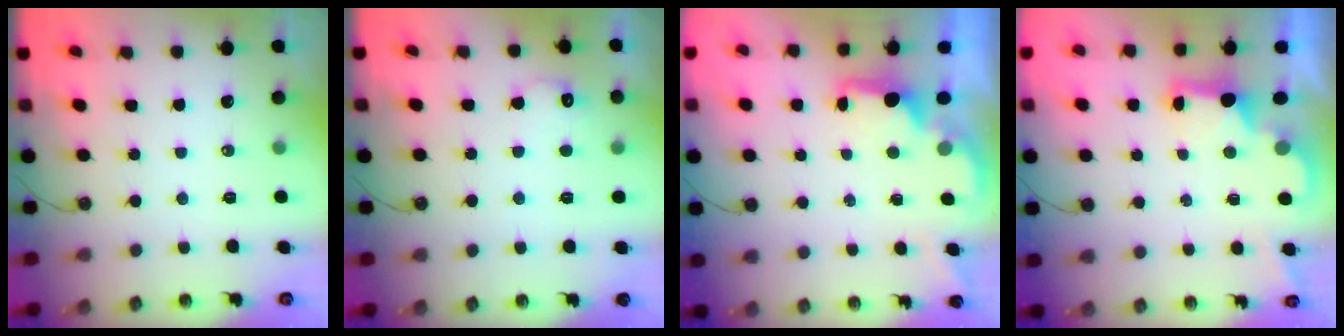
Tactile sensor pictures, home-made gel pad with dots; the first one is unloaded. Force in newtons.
{"total": 8.6, "press": 8.6, "slide": 0.4}
{"total": 1.6, "press": 1.5, "slide": 0.6}
{"total": 2.4, "press": 2.3, "slide": 0.7}